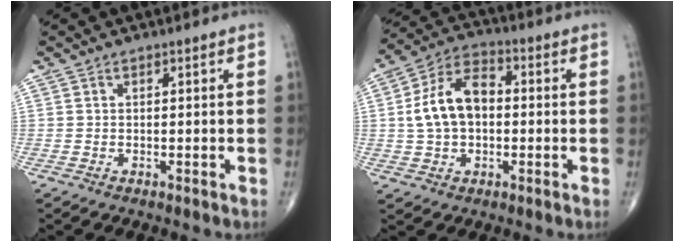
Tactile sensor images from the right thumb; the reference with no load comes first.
{"total": 11.9, "force": [0.4, 7.7, 9.0], "torque": [-0.159, 0.028, 0.001]}